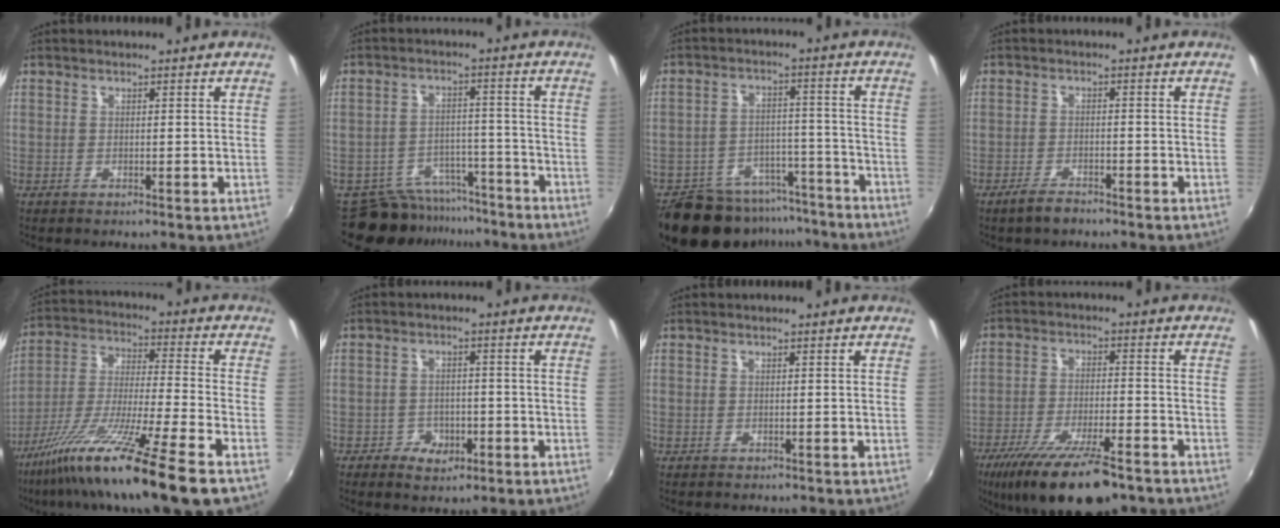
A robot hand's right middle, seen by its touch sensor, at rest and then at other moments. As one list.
[{"total": 11.9, "force": [-10.4, 5.2, 2.3], "torque": [-0.057, 0.022, -0.143]}, {"total": 17.1, "force": [-13.9, 8.0, 6.0], "torque": [-0.136, 0.020, -0.189]}, {"total": 3.5, "force": [-2.9, 1.0, 1.7], "torque": [-0.049, -0.003, -0.056]}, {"total": 19.7, "force": [-13.1, -0.3, 14.7], "torque": [-0.278, -0.049, -0.233]}, {"total": 5.5, "force": [-2.8, 4.0, 2.4], "torque": [-0.067, 0.006, -0.036]}, {"total": 0.0}, {"total": 16.2, "force": [-11.7, 4.2, 10.5], "torque": [-0.207, -0.039, -0.193]}]